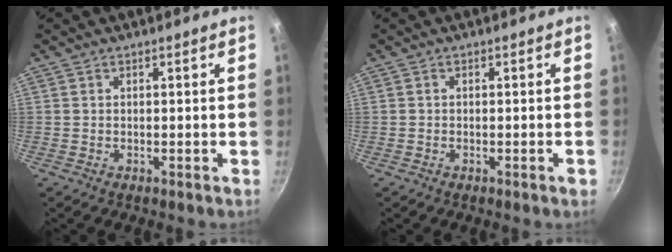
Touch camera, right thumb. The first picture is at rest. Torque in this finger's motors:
{"motor_torque": [0.22, 0.07, 0.65, 0.12, 0.01]}